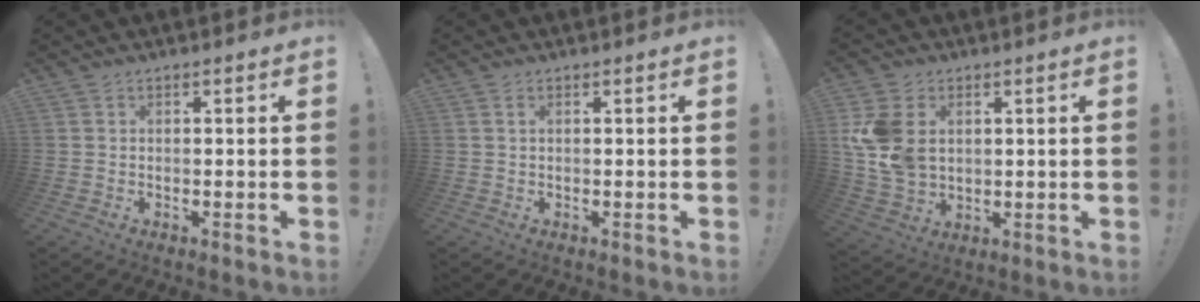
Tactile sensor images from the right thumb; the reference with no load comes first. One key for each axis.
{"total": 0.7, "fx": 0.2, "fy": 0.2, "fz": 0.6, "tx": -0.013, "ty": 0.001, "tz": 0.004}
{"total": 12.6, "fx": 2.8, "fy": 9.7, "fz": 7.6, "tx": -0.155, "ty": -0.005, "tz": 0.057}